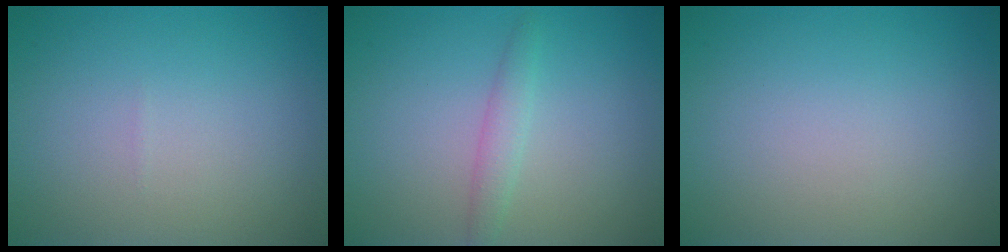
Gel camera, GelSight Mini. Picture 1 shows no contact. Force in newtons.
{"total": 1.6, "press": 1.6, "slide": 0.0}
{"total": 0.0}